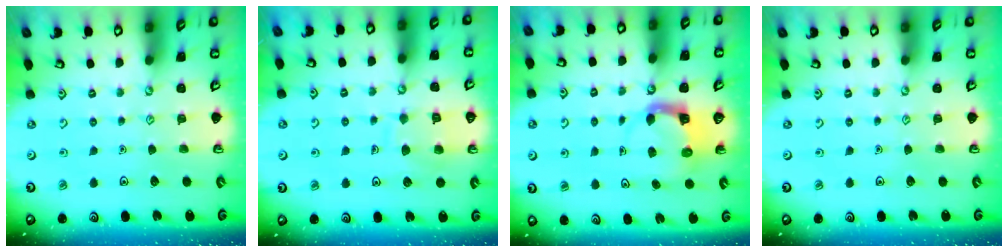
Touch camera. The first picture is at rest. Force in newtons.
{"total": 9.7, "press": 9.7, "slide": 0.9}
{"total": 3.9, "press": 3.9, "slide": 0.3}
{"total": 0.0}